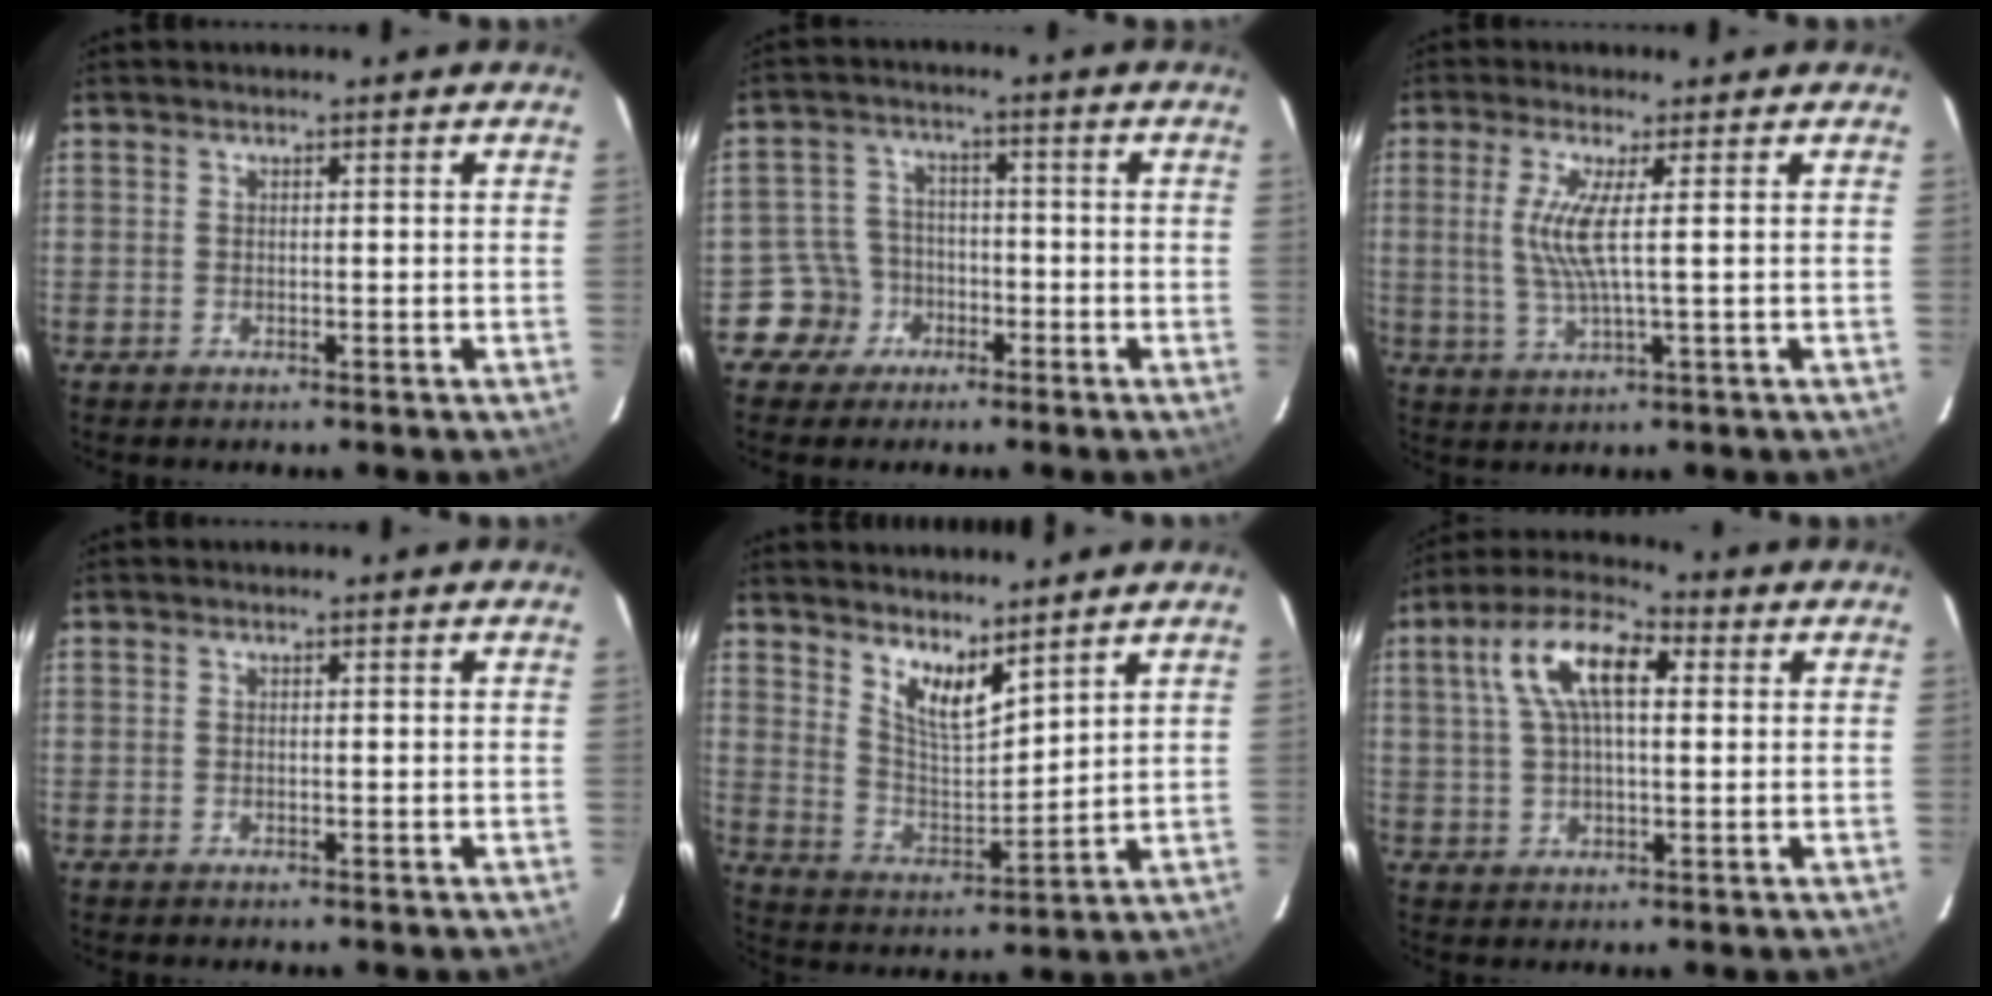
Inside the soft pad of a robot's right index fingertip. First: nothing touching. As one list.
[{"total": 6.2, "force": [-3.2, 5.4, -0.2], "torque": [-0.009, 0.028, -0.059]}, {"total": 6.1, "force": [0.9, -0.2, 6.0], "torque": [-0.127, -0.008, 0.019]}, {"total": 0.0}, {"total": 8.4, "force": [6.3, 2.5, 4.8], "torque": [-0.083, -0.011, 0.124]}, {"total": 11.4, "force": [3.2, 4.9, 9.7], "torque": [-0.185, 0.029, 0.053]}]